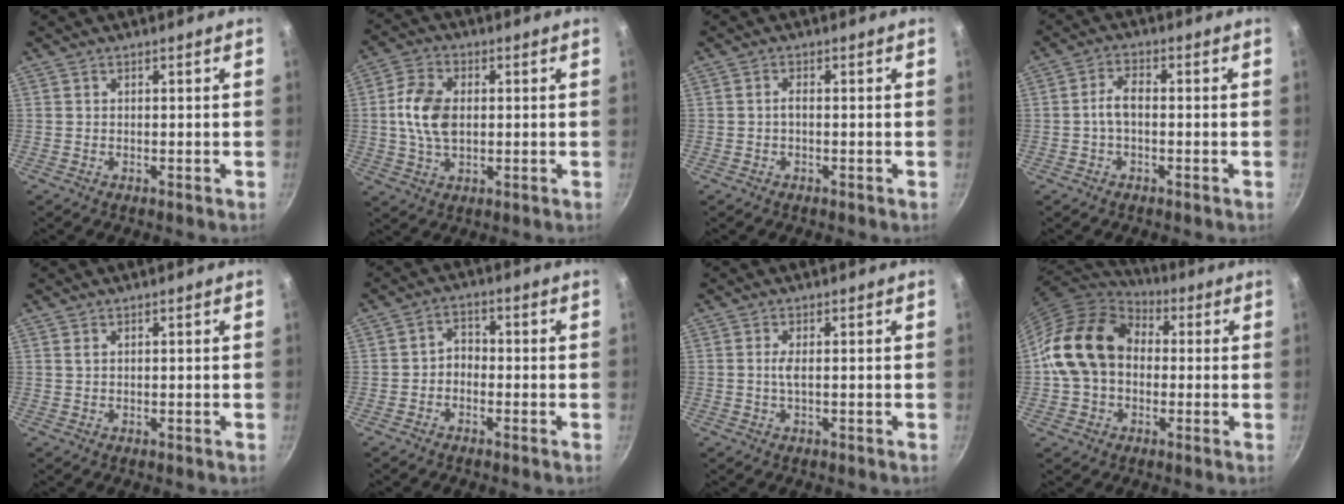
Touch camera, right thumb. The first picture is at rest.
{"total": 9.4, "force": [0.6, 6.0, 7.2], "torque": [-0.131, 0.010, 0.007]}
{"total": 1.2, "force": [-0.3, 0.5, 1.1], "torque": [-0.025, 0.007, -0.007]}
{"total": 4.1, "force": [-0.7, 2.1, 3.4], "torque": [-0.067, 0.021, -0.017]}
{"total": 0.6, "force": [0.4, 0.2, 0.4], "torque": [-0.007, -0.001, 0.008]}
{"total": 3.0, "force": [-1.3, 2.3, 1.5], "torque": [-0.010, 0.018, -0.029]}
{"total": 1.8, "force": [0.1, 0.3, 1.7], "torque": [-0.042, 0.000, 0.002]}
{"total": 16.8, "force": [0.9, 12.7, 10.9], "torque": [-0.169, 0.036, 0.006]}